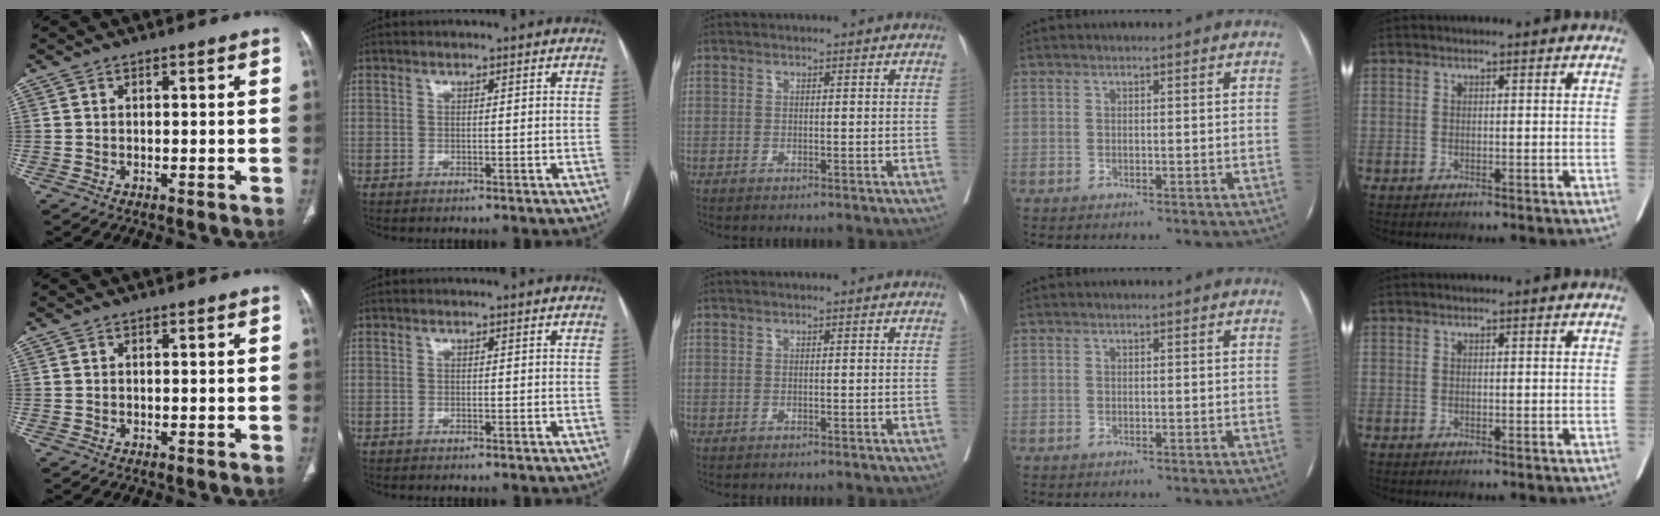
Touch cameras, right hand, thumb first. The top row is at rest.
{}